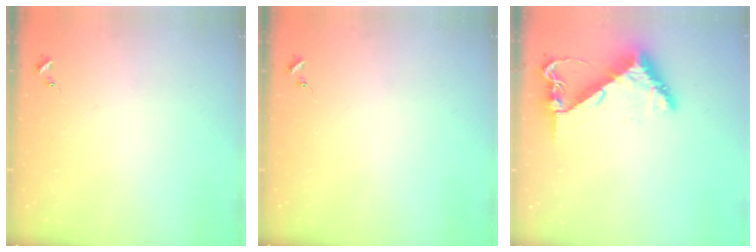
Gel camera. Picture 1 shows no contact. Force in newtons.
{"total": 0.0}
{"total": 8.3, "press": 8.2, "slide": 1.0}